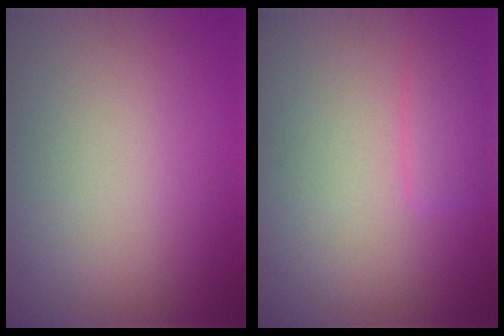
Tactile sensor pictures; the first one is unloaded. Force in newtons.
{"total": 1.8, "press": 1.8, "slide": 0.2}